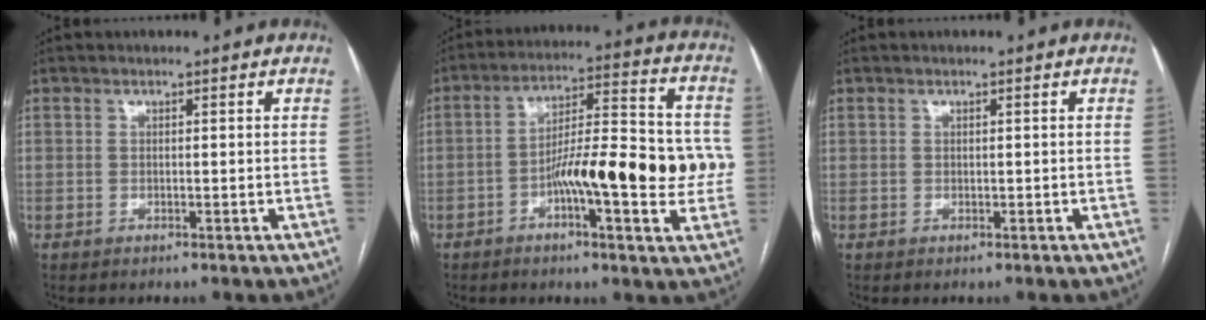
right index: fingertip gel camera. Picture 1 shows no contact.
{"total": 15.7, "force": [-2.7, 3.6, 15.0], "torque": [-0.231, 0.028, -0.041]}
{"total": 0.0}